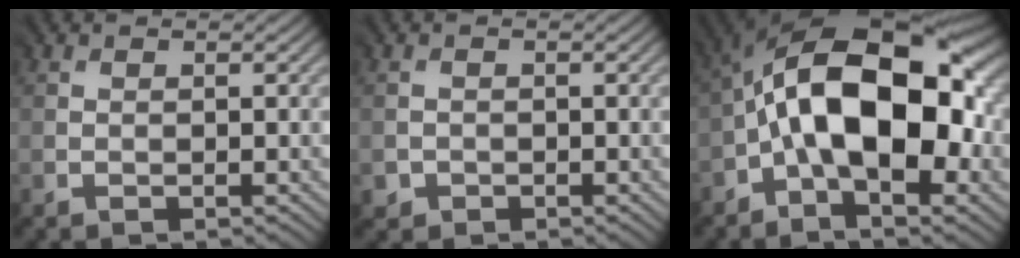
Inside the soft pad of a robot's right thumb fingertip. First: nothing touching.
{"total": 1.0, "force": [-0.4, 0.9, 0.0], "torque": [0.001, -0.004, -0.006]}
{"total": 17.6, "force": [-0.9, 9.0, 15.1], "torque": [-0.248, 0.037, -0.029]}